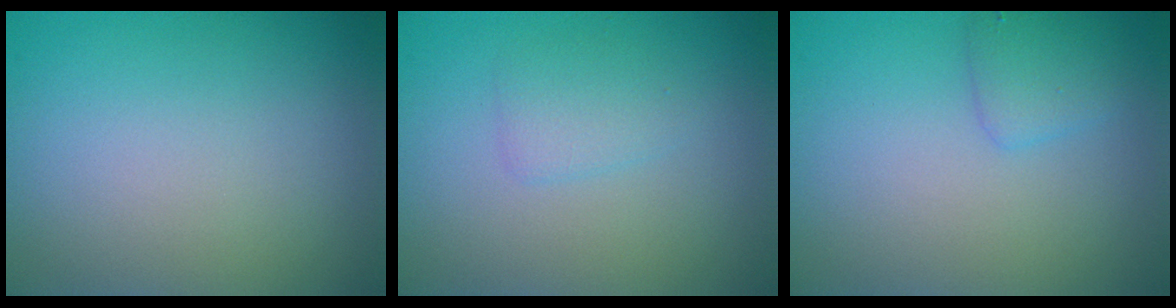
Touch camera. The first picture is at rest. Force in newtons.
{"total": 1.5, "press": 1.5, "slide": 0.1}
{"total": 1.7, "press": 1.7, "slide": 0.1}